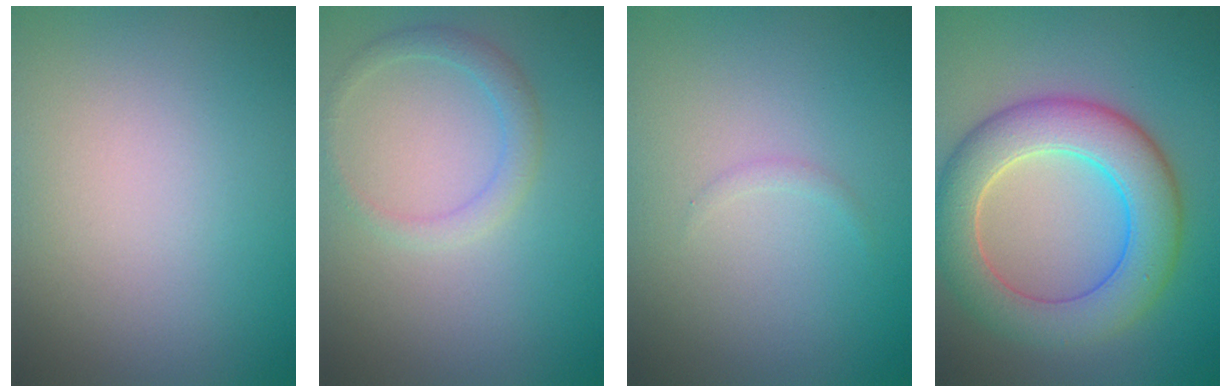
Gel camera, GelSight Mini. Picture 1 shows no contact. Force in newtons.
{"total": 1.7, "press": 1.7, "slide": 0.2}
{"total": 0.5, "press": 0.5, "slide": 0.0}
{"total": 7.6, "press": 7.6, "slide": 0.4}